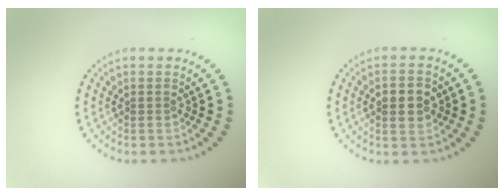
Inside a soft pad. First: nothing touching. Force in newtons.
{"total": 2.9, "press": 2.9, "slide": 0.0}